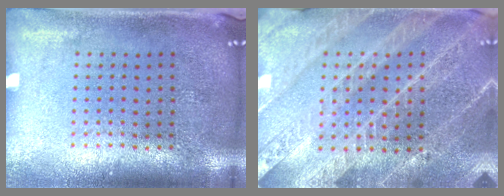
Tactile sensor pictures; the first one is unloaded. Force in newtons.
{"total": 3.6, "press": 3.3, "slide": 1.2}